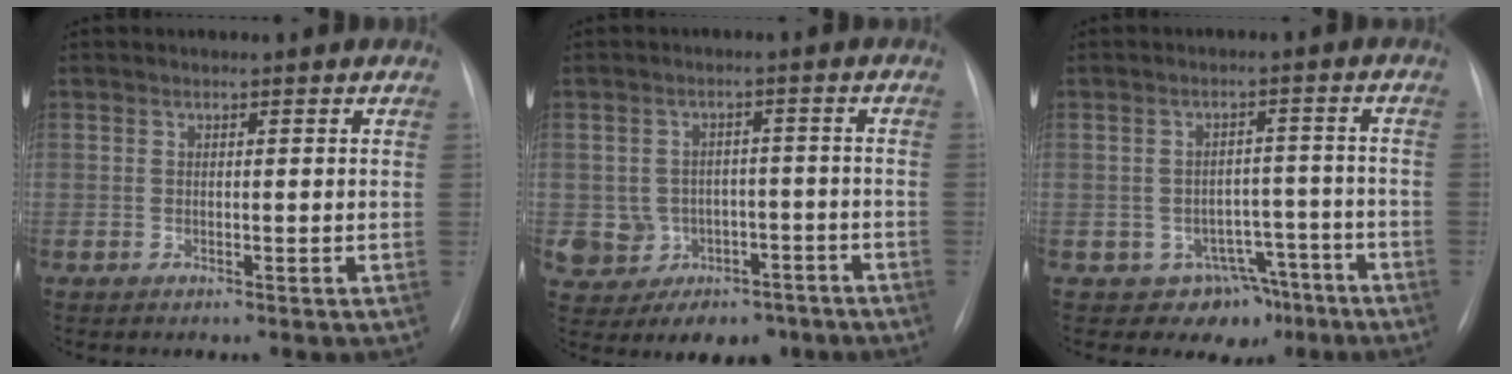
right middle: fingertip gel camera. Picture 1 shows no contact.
{"total": 9.3, "force": [-4.3, 7.9, 2.7], "torque": [-0.050, 0.027, -0.048]}
{"total": 7.0, "force": [-4.4, 5.3, 1.3], "torque": [0.005, 0.027, -0.051]}